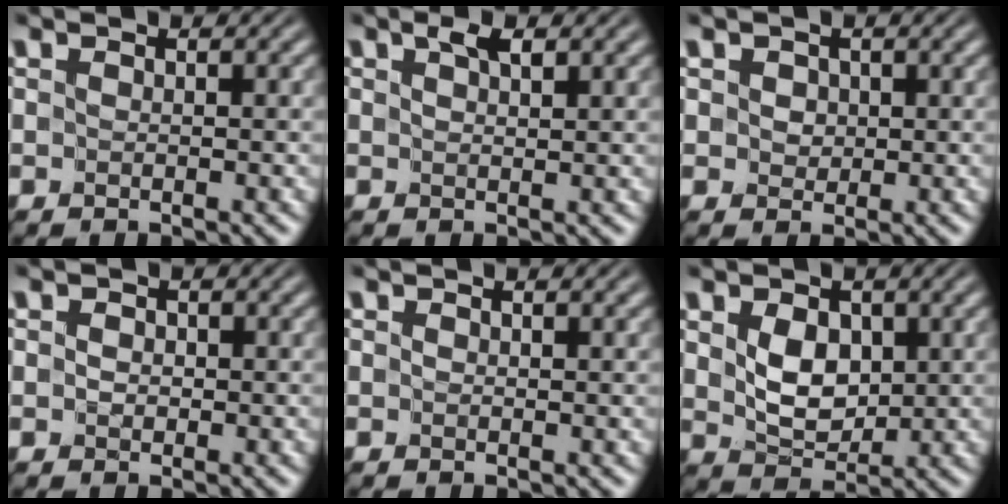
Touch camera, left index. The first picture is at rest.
{"total": 1.5, "force": [1.1, 0.2, 1.0], "torque": [-0.016, -0.002, 0.019]}
{"total": 1.6, "force": [0.5, 1.3, 0.7], "torque": [-0.014, 0.008, 0.002]}
{"total": 0.8, "force": [0.0, 0.7, 0.2], "torque": [0.001, 0.003, -0.008]}
{"total": 0.5, "force": [0.3, 0.3, 0.3], "torque": [-0.001, 0.002, 0.004]}
{"total": 3.3, "force": [0.8, 2.4, 2.2], "torque": [-0.048, -0.007, 0.017]}